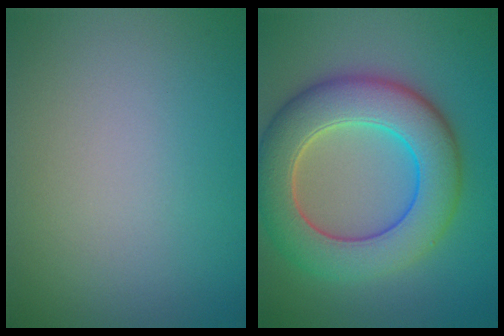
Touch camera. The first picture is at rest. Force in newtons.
{"total": 9.4, "press": 9.4, "slide": 0.4}